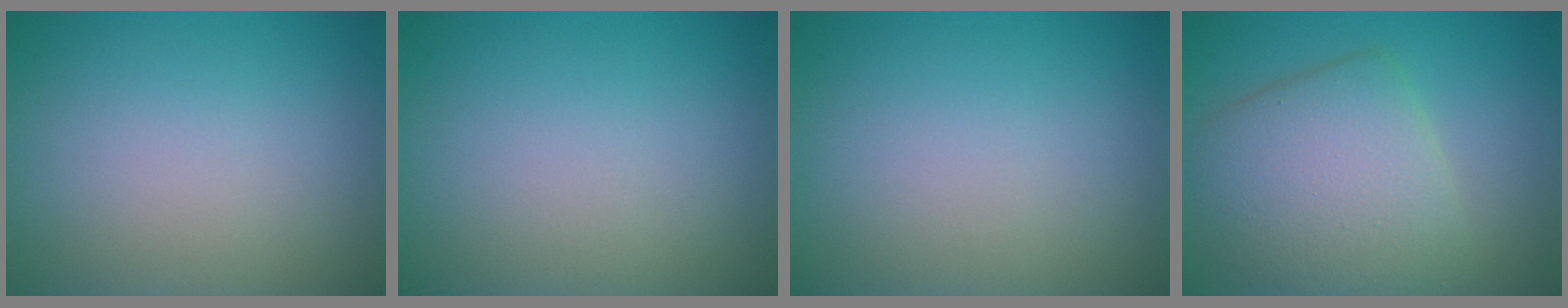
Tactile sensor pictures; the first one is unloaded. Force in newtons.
{"total": 0.0}
{"total": 0.0}
{"total": 6.8, "press": 6.8, "slide": 0.3}